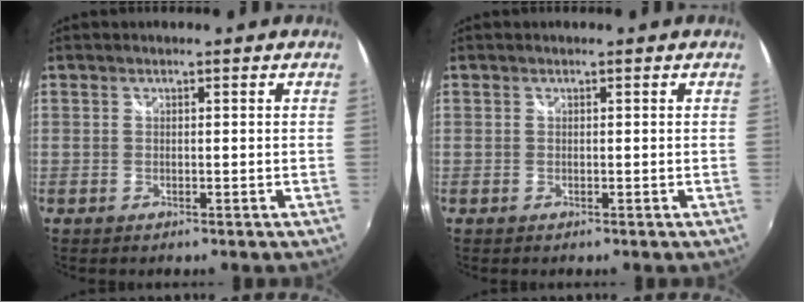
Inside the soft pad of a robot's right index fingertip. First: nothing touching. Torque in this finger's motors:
{"motor_torque": [0.00, 0.00, 0.00, 0.00]}